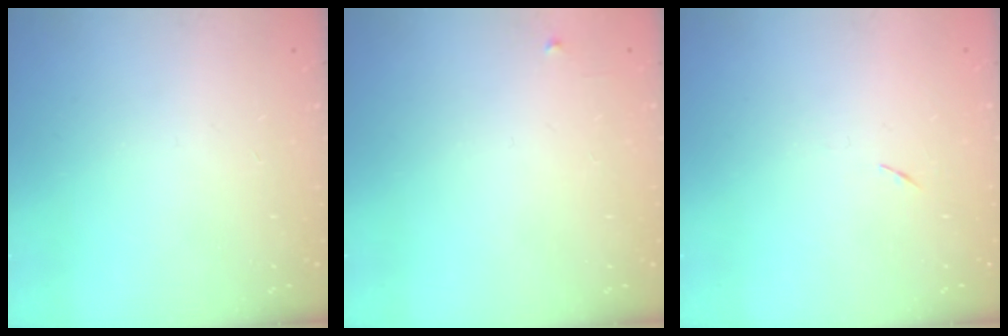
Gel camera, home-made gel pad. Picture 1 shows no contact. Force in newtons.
{"total": 2.4, "press": 2.3, "slide": 0.4}
{"total": 3.8, "press": 3.7, "slide": 0.7}